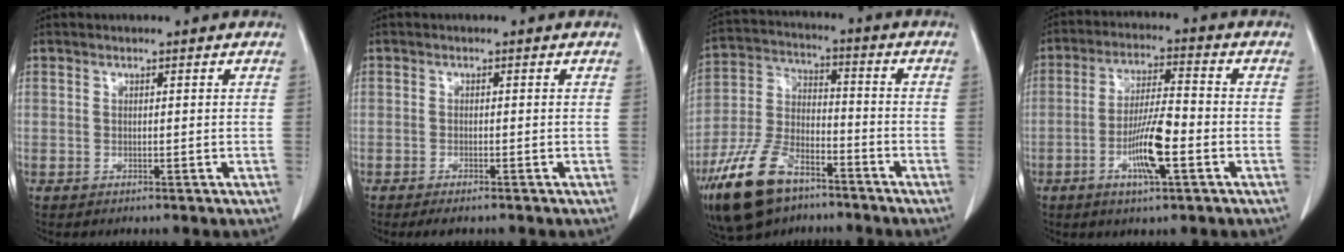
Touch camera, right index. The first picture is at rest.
{"total": 2.0, "force": [-1.5, 0.4, 1.2], "torque": [-0.017, -0.004, -0.022]}
{"total": 14.4, "force": [-9.1, 6.7, 8.9], "torque": [-0.194, -0.007, -0.175]}
{"total": 9.0, "force": [-3.2, 1.3, 8.3], "torque": [-0.156, -0.002, -0.059]}